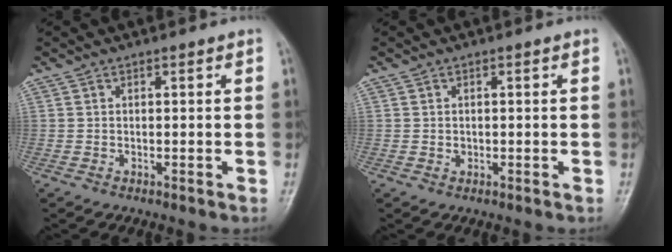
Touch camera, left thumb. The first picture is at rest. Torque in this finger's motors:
{"motor_torque": [-0.02, -0.01, 0.04, 0.02, 0.00]}